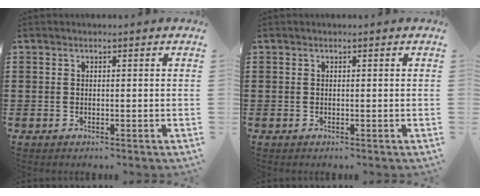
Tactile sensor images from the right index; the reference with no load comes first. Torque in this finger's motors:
{"motor_torque": [-0.19, 0.19, 0.00, 0.01]}